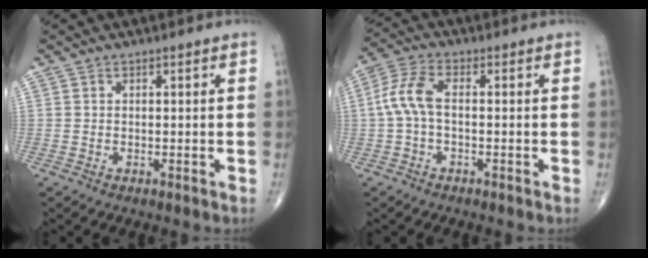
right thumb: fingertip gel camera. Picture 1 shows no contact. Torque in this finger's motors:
{"motor_torque": [-0.16, 0.35, 0.83, -0.15, 0.07]}